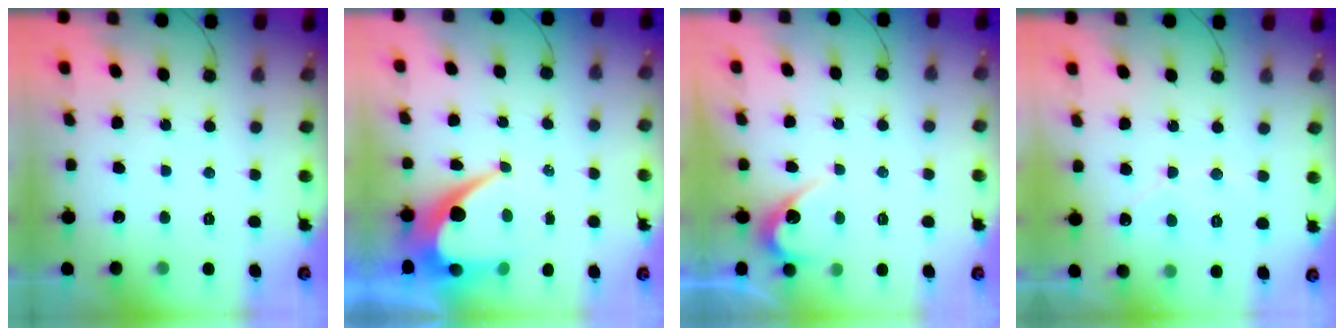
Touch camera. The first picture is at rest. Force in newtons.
{"total": 11.0, "press": 11.0, "slide": 0.7}
{"total": 4.4, "press": 4.4, "slide": 0.3}
{"total": 4.6, "press": 4.6, "slide": 0.4}